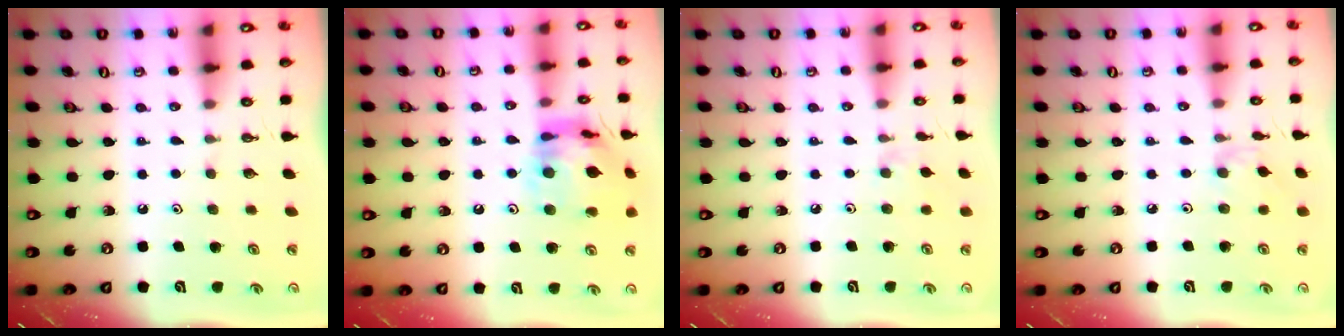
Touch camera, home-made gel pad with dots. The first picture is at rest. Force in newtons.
{"total": 15.9, "press": 15.8, "slide": 1.5}
{"total": 1.2, "press": 1.1, "slide": 0.4}
{"total": 2.5, "press": 2.5, "slide": 0.4}